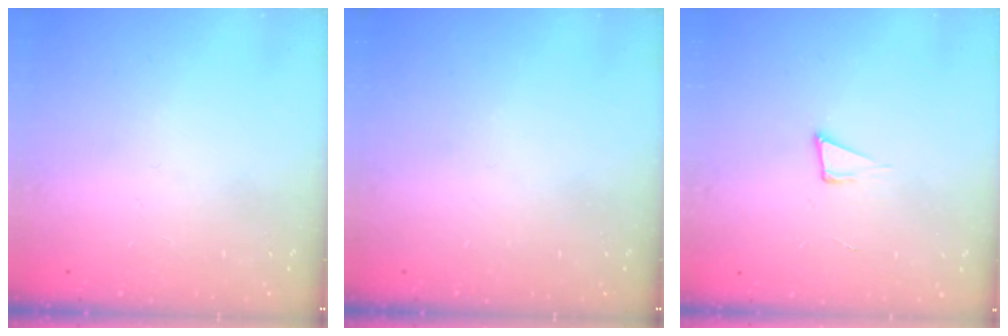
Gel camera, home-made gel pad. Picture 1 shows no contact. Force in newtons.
{"total": 0.0}
{"total": 3.9, "press": 2.4, "slide": 3.1}